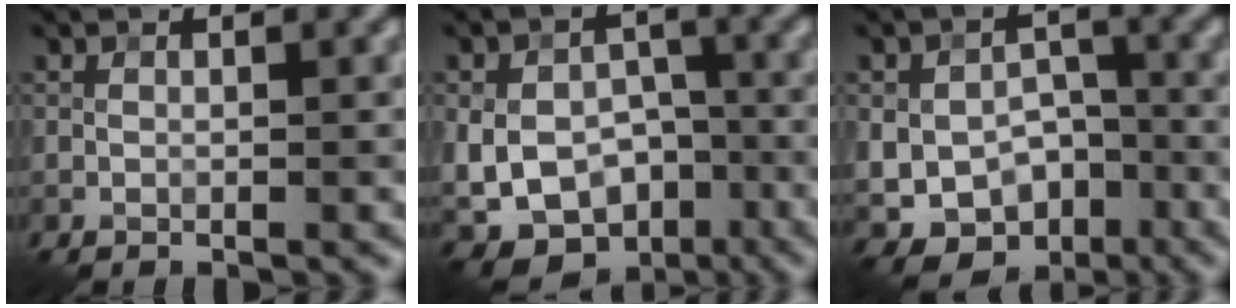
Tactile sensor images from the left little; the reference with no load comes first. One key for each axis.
{"total": 12.3, "fx": -4.7, "fy": 9.1, "fz": 6.8, "tx": -0.088, "ty": -0.017, "tz": -0.079}
{"total": 9.2, "fx": -4.0, "fy": 6.5, "fz": 5.2, "tx": -0.065, "ty": -0.007, "tz": -0.065}